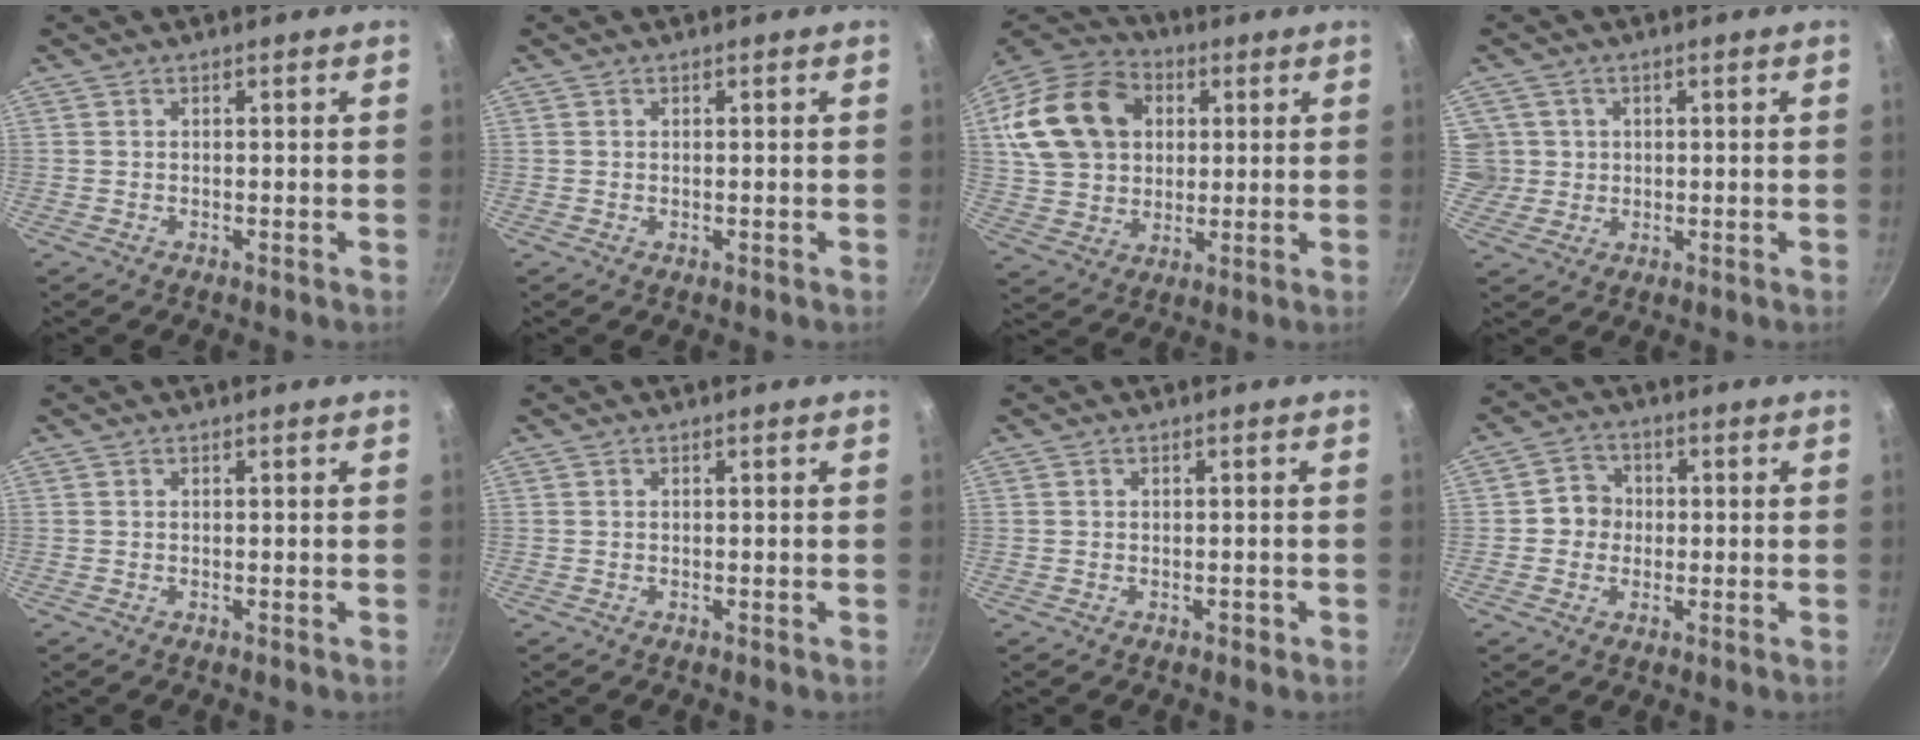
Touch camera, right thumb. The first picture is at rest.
{"total": 0.0}
{"total": 21.1, "force": [5.1, 16.1, 12.6], "torque": [-0.225, 0.022, 0.092]}
{"total": 4.8, "force": [1.0, 4.7, 0.7], "torque": [0.016, 0.006, 0.020]}
{"total": 0.0}
{"total": 0.0}
{"total": 0.9, "force": [-0.4, 0.6, 0.4], "torque": [0.001, 0.008, -0.003]}
{"total": 5.0, "force": [-0.2, 4.7, 1.6], "torque": [0.008, 0.010, -0.014]}